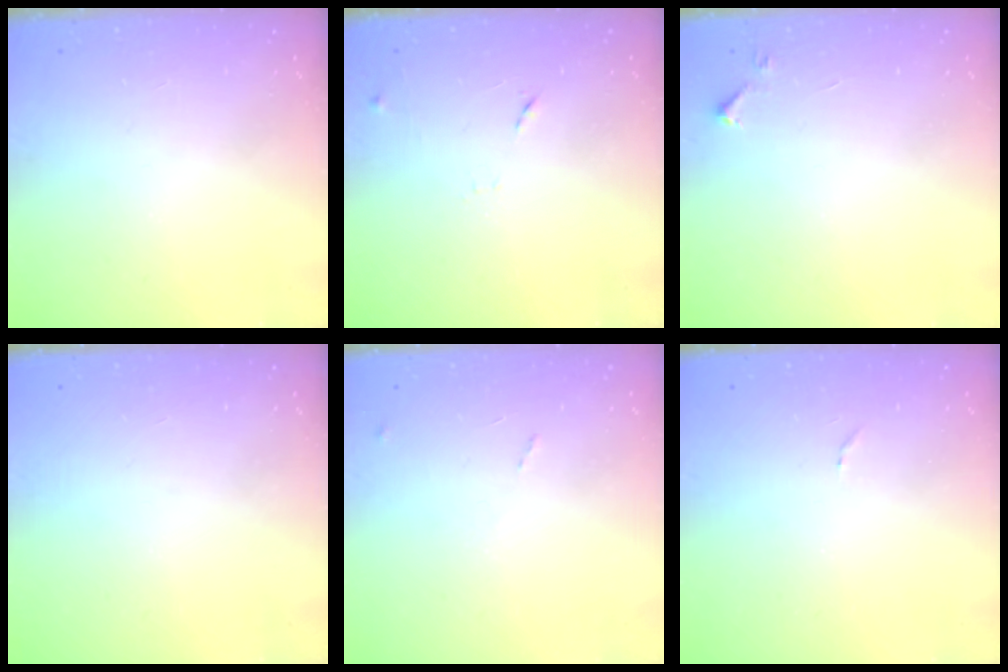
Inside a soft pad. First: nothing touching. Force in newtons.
{"total": 9.2, "press": 9.1, "slide": 0.7}
{"total": 3.8, "press": 3.7, "slide": 0.6}
{"total": 1.6, "press": 1.6, "slide": 0.1}
{"total": 6.8, "press": 6.8, "slide": 0.6}
{"total": 5.0, "press": 5.0, "slide": 0.3}